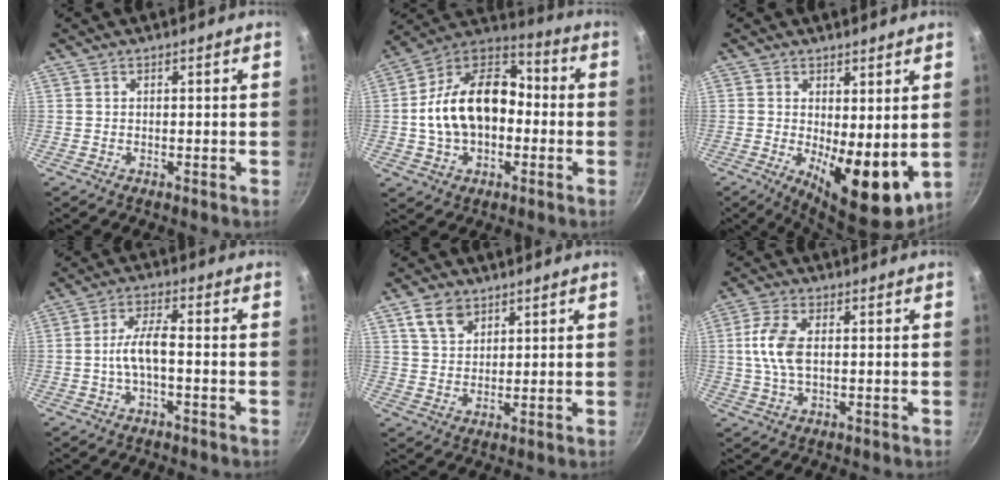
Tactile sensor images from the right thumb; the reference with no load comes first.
{"total": 19.6, "force": [-1.4, 13.4, 14.2], "torque": [-0.225, 0.054, -0.038]}
{"total": 11.1, "force": [-0.2, 4.5, 10.1], "torque": [-0.122, -0.023, 0.008]}
{"total": 5.7, "force": [-1.4, 1.8, 5.3], "torque": [-0.109, 0.028, -0.033]}
{"total": 6.2, "force": [3.5, 4.0, 3.0], "torque": [-0.039, -0.010, 0.070]}
{"total": 7.7, "force": [0.7, 4.0, 6.5], "torque": [-0.139, 0.008, 0.009]}